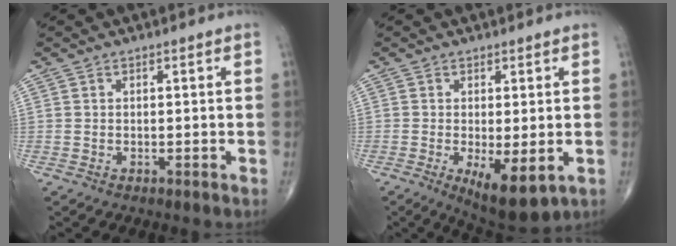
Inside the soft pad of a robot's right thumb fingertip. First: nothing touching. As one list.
[{"total": 8.6, "force": [-2.3, 3.2, 7.6], "torque": [-0.116, -0.023, -0.027]}]